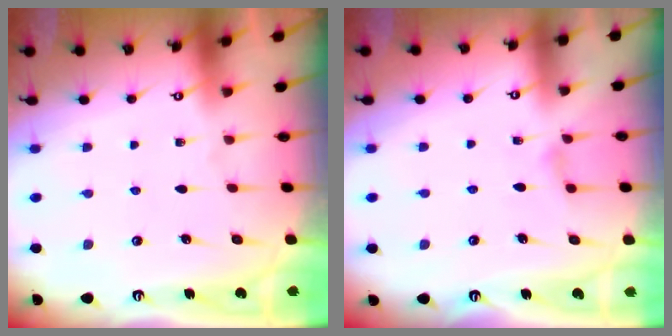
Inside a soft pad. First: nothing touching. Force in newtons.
{"total": 2.0, "press": 2.0, "slide": 0.4}